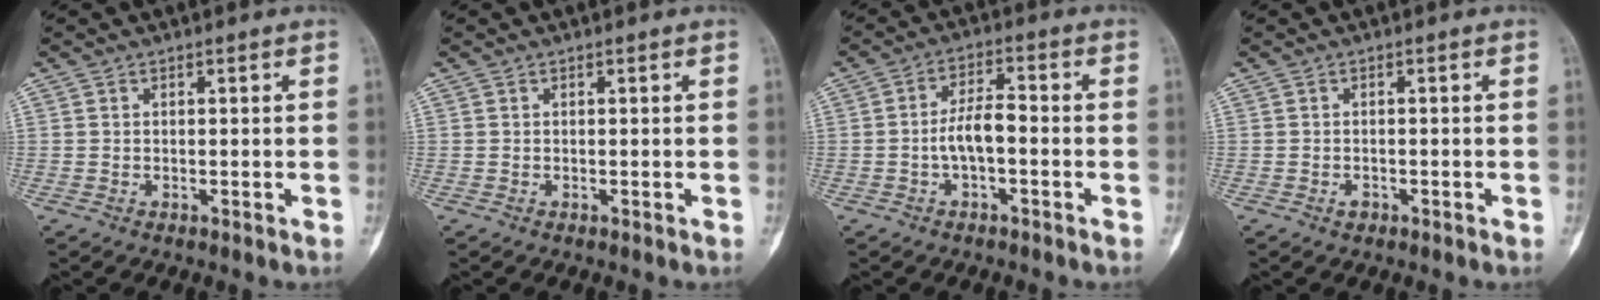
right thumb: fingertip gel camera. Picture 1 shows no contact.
{"total": 0.0}
{"total": 5.6, "force": [-1.3, 2.2, 4.9], "torque": [-0.089, 0.025, -0.026]}
{"total": 1.0, "force": [-0.5, 0.7, 0.4], "torque": [-0.006, 0.007, -0.005]}